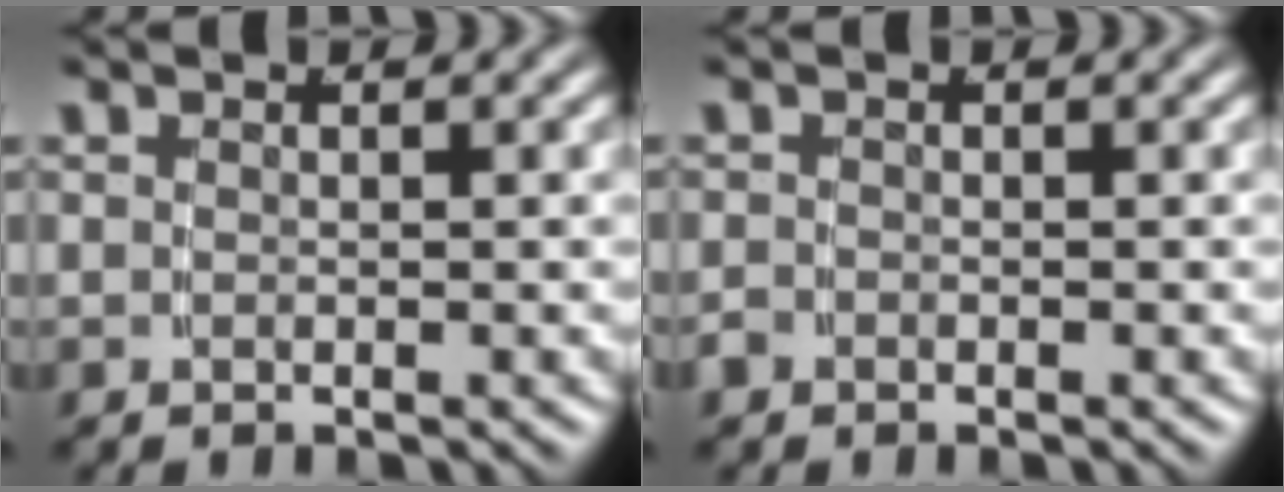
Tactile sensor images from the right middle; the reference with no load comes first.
{"total": 0.9, "force": [-0.9, 0.3, 0.1], "torque": [-0.001, -0.008, -0.014]}